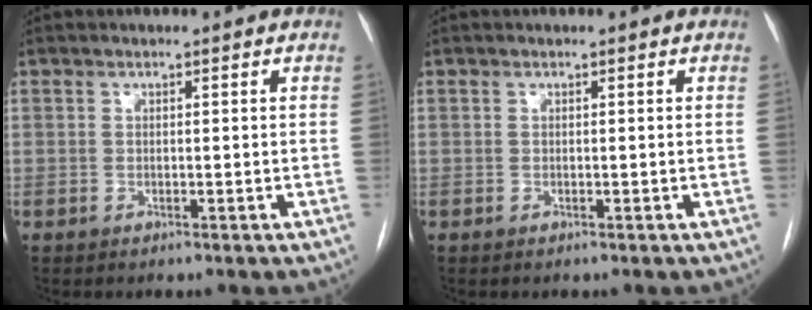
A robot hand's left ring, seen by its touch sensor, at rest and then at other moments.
{"total": 0.0}